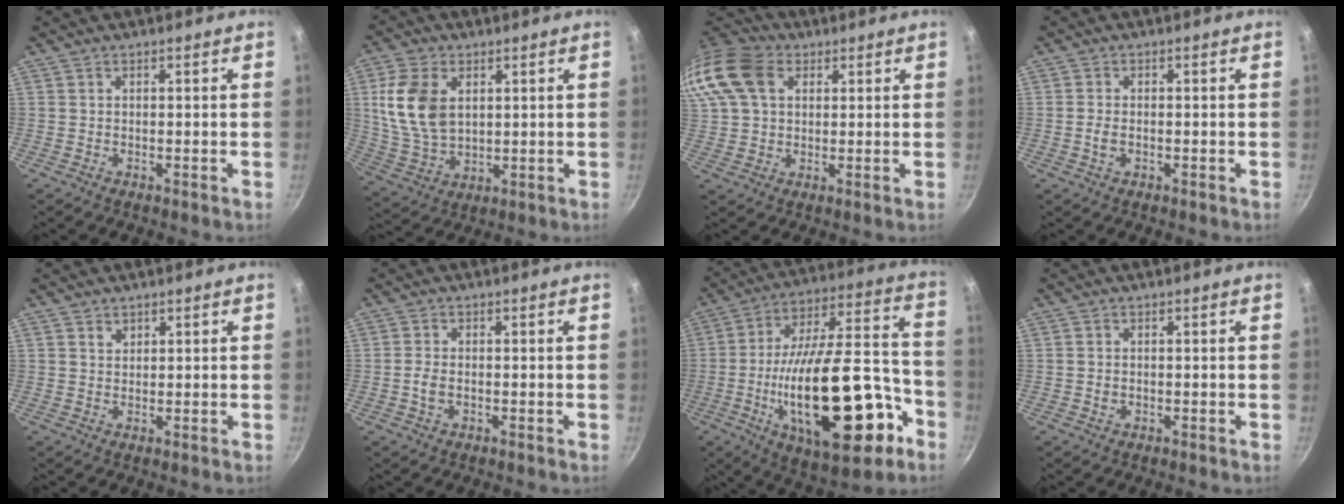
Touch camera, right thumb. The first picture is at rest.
{"total": 12.5, "force": [3.1, 8.3, 8.9], "torque": [-0.162, -0.014, 0.071]}
{"total": 18.6, "force": [6.3, 13.6, 11.0], "torque": [-0.257, 0.032, 0.107]}
{"total": 2.2, "force": [-0.5, 1.3, 1.6], "torque": [-0.035, 0.006, -0.012]}
{"total": 1.5, "force": [0.9, 1.1, 0.4], "torque": [0.001, -0.001, 0.014]}
{"total": 2.7, "force": [-0.6, 1.7, 2.0], "torque": [-0.043, 0.008, -0.015]}
{"total": 30.1, "force": [-10.2, 12.8, 25.3], "torque": [-0.370, 0.048, -0.145]}
{"total": 1.2, "force": [-0.3, 1.0, 0.7], "torque": [-0.013, 0.002, -0.005]}